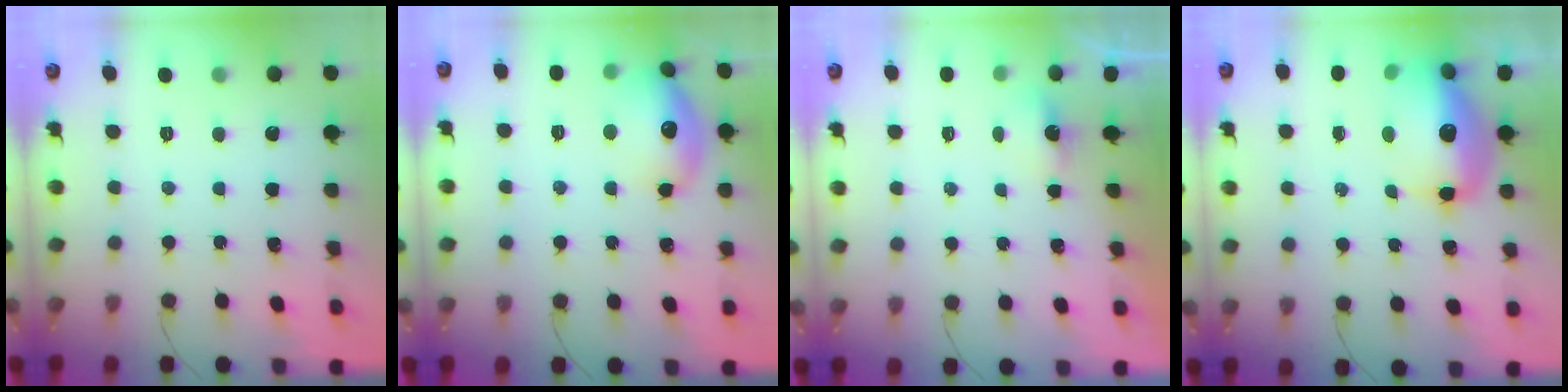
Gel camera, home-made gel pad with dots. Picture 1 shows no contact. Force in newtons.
{"total": 15.5, "press": 15.4, "slide": 1.4}
{"total": 2.7, "press": 2.7, "slide": 0.7}
{"total": 15.1, "press": 14.7, "slide": 3.6}